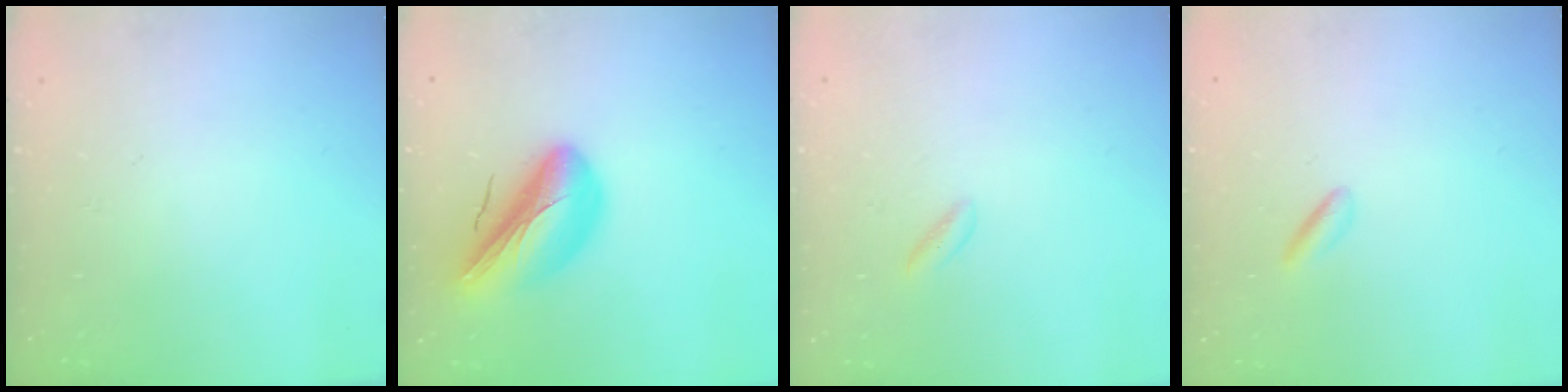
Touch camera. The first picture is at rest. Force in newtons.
{"total": 14.0, "press": 13.5, "slide": 3.6}
{"total": 0.7, "press": 0.5, "slide": 0.6}
{"total": 1.5, "press": 1.3, "slide": 0.6}